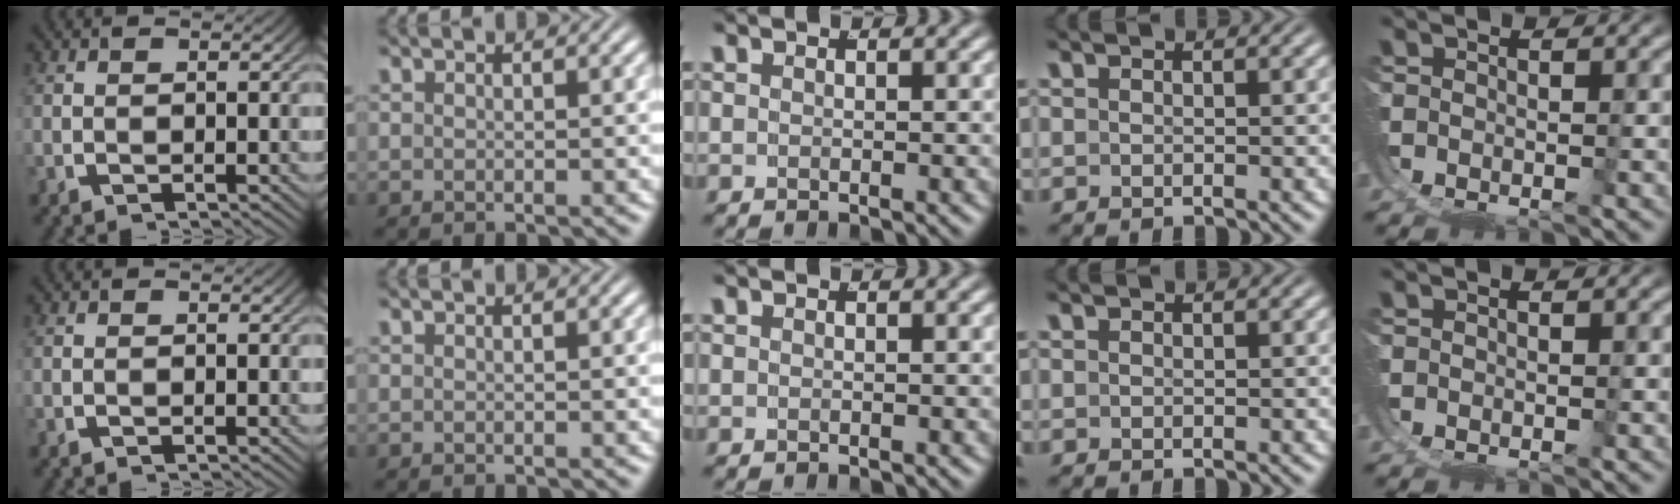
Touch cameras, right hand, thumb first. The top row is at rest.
{}